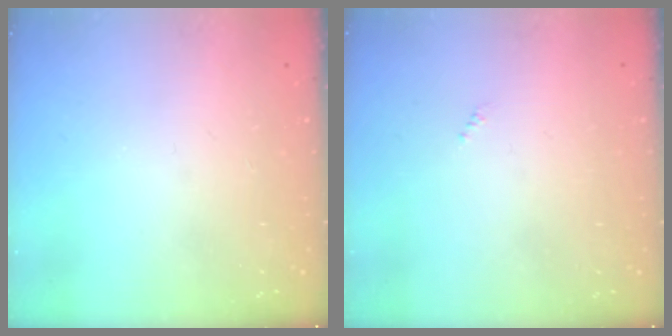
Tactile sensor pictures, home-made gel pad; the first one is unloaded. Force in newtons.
{"total": 0.0}